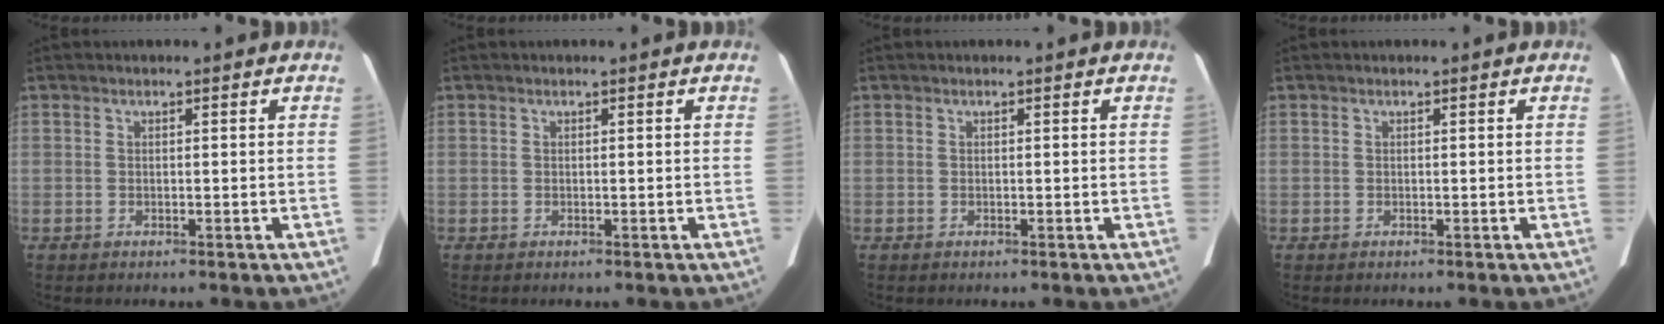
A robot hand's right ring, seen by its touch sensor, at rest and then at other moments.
{"total": 0.0}
{"total": 0.0}
{"total": 0.0}